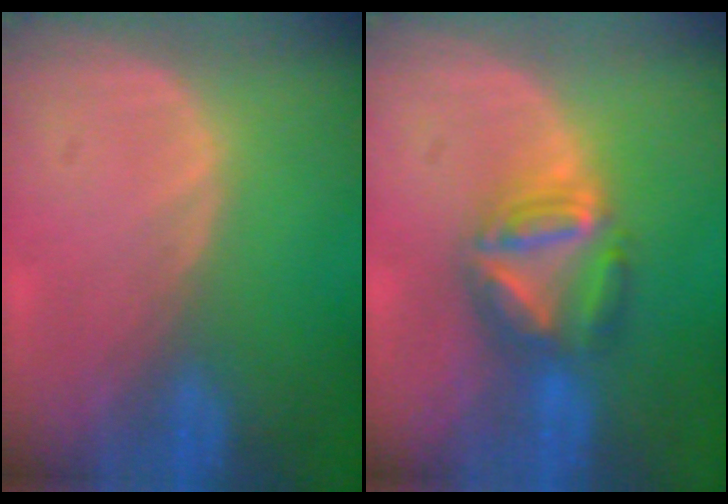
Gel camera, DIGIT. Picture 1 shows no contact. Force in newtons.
{"total": 7.2, "press": 6.3, "slide": 3.5}